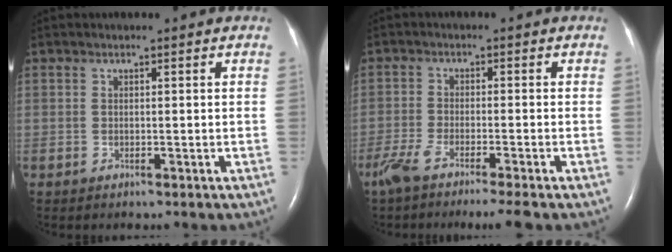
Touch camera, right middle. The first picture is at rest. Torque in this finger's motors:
{"motor_torque": [0.88, -0.77, 0.10, 0.06]}